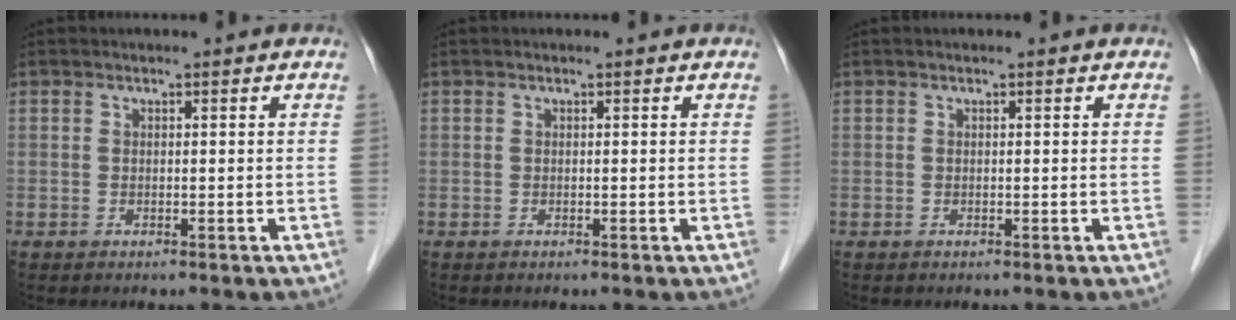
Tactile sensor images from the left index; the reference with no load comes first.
{"total": 0.0}
{"total": 0.0}